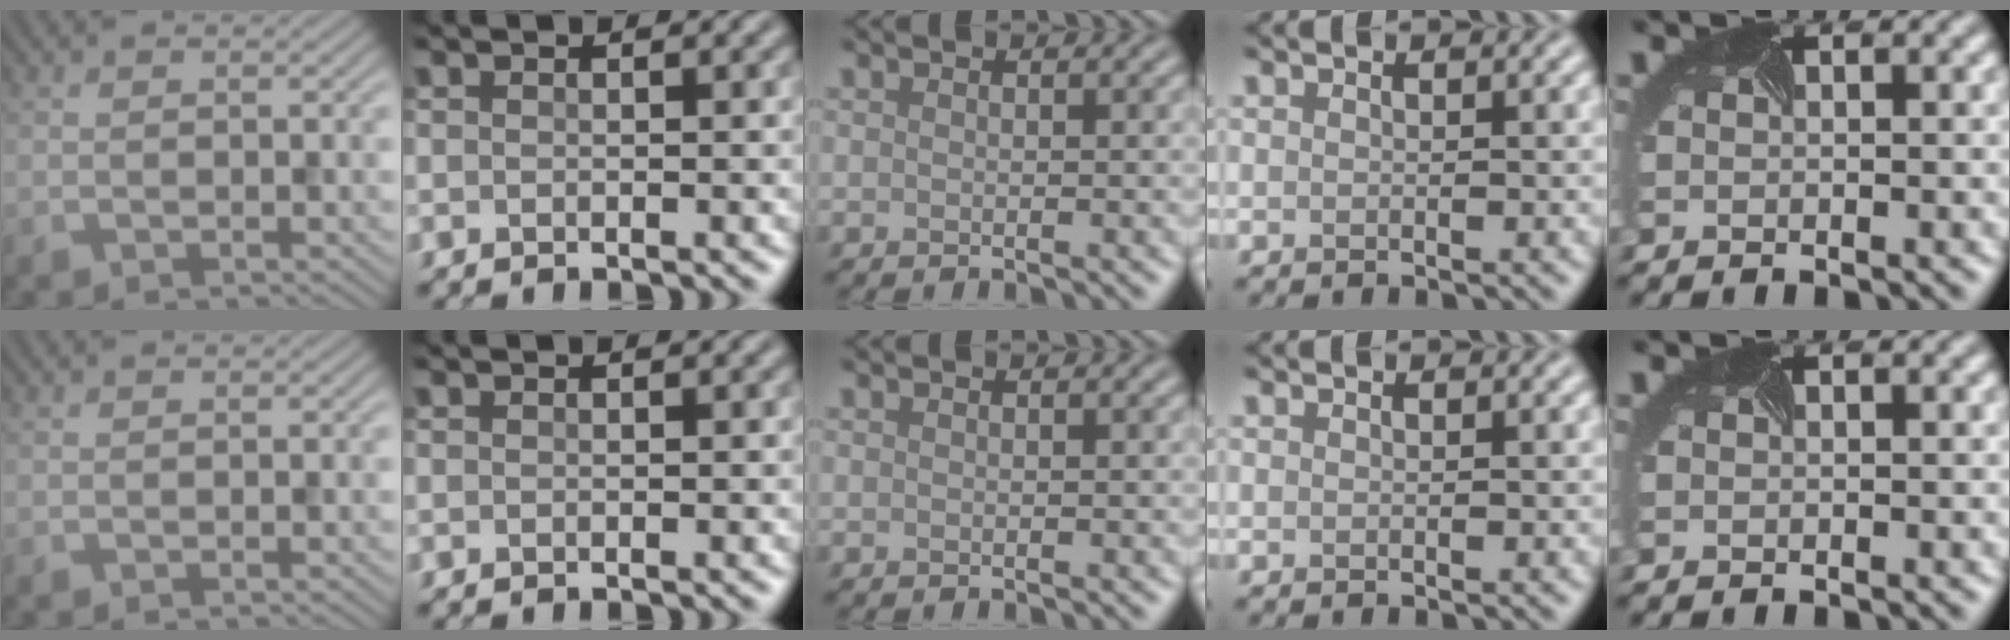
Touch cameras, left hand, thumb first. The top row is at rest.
{}